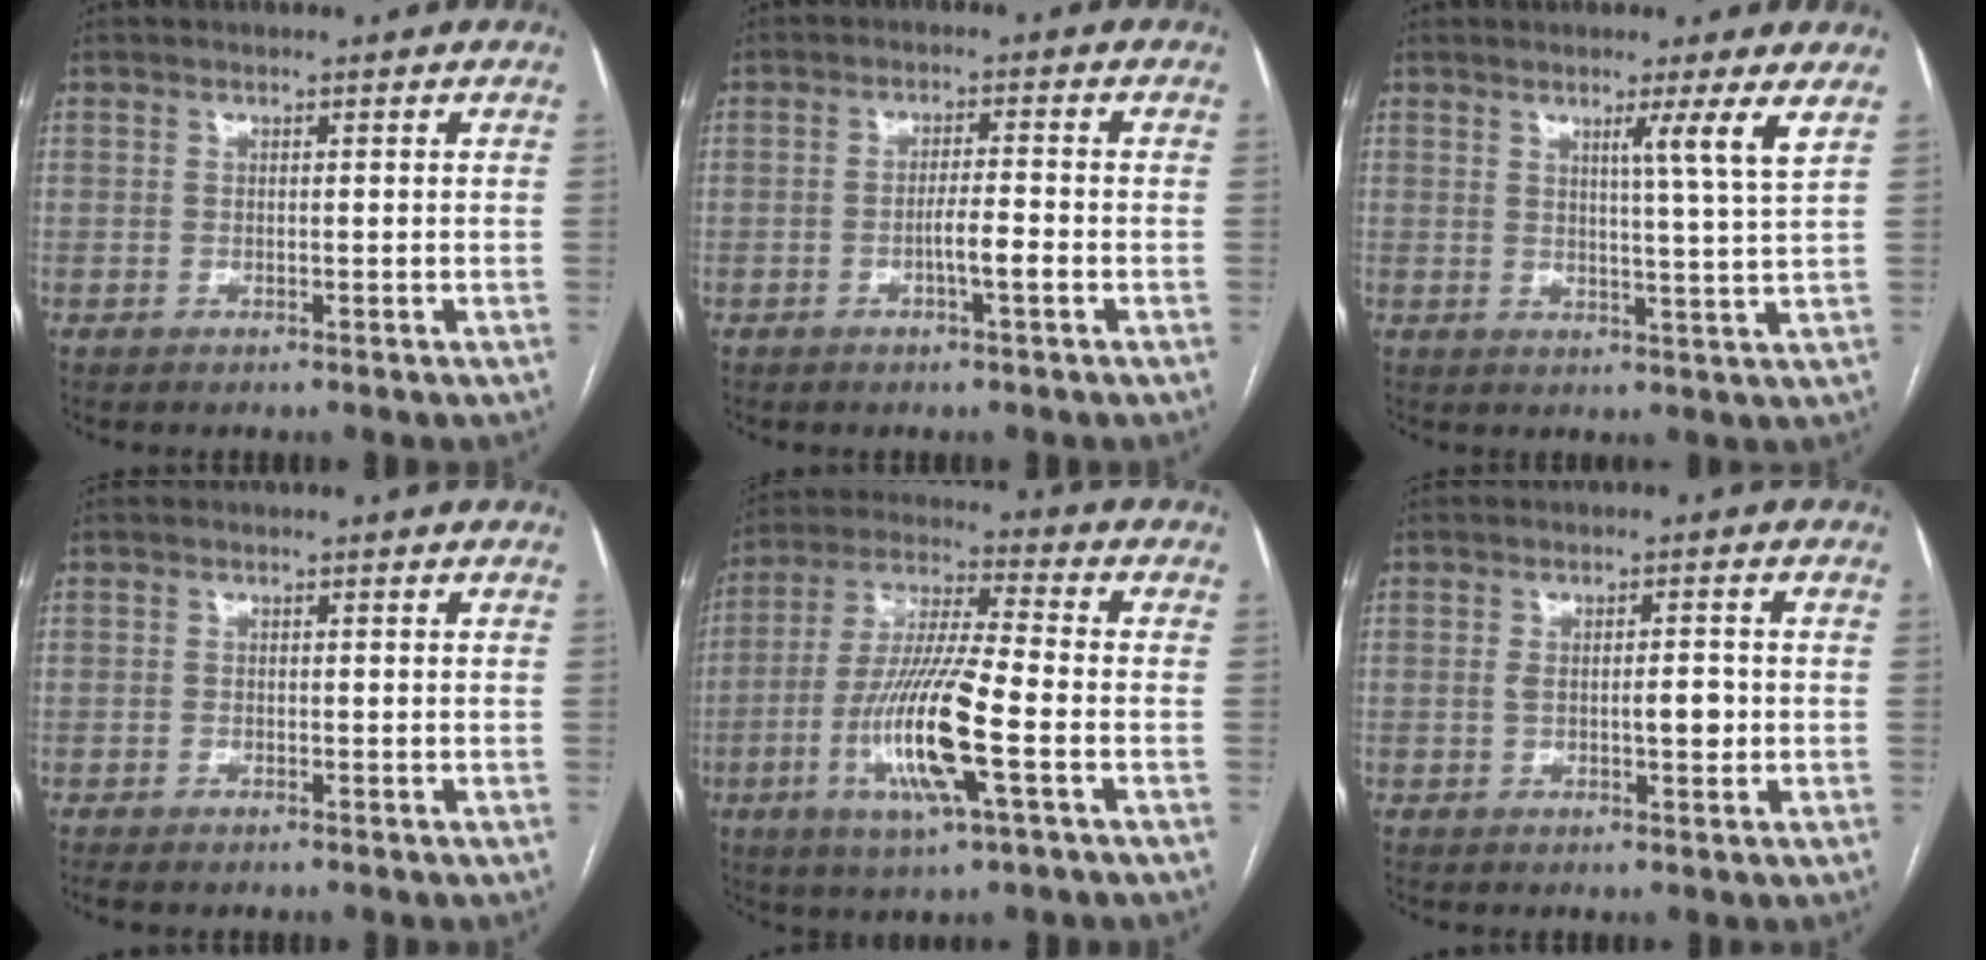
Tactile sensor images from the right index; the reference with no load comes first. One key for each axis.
{"total": 3.6, "fx": -1.3, "fy": 0.1, "fz": 3.3, "tx": -0.055, "ty": 0.000, "tz": -0.025}
{"total": 5.2, "fx": 2.7, "fy": -1.9, "fz": 4.0, "tx": -0.060, "ty": -0.016, "tz": 0.045}
{"total": 1.1, "fx": -0.9, "fy": 0.5, "fz": 0.4, "tx": -0.006, "ty": 0.000, "tz": -0.013}
{"total": 15.0, "fx": -4.5, "fy": 1.3, "fz": 14.2, "tx": -0.288, "ty": -0.011, "tz": -0.085}
{"total": 3.7, "fx": -0.4, "fy": 1.1, "fz": 3.5, "tx": -0.062, "ty": 0.003, "tz": -0.003}